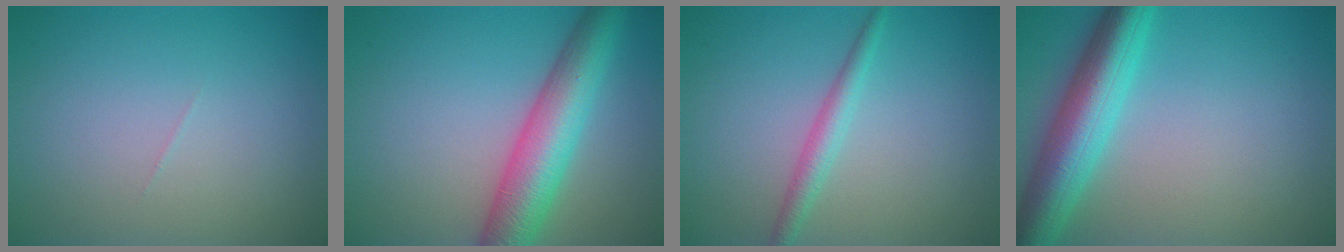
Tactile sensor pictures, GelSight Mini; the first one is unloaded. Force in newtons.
{"total": 7.2, "press": 7.2, "slide": 0.3}
{"total": 2.1, "press": 2.1, "slide": 0.1}
{"total": 7.2, "press": 7.2, "slide": 0.2}